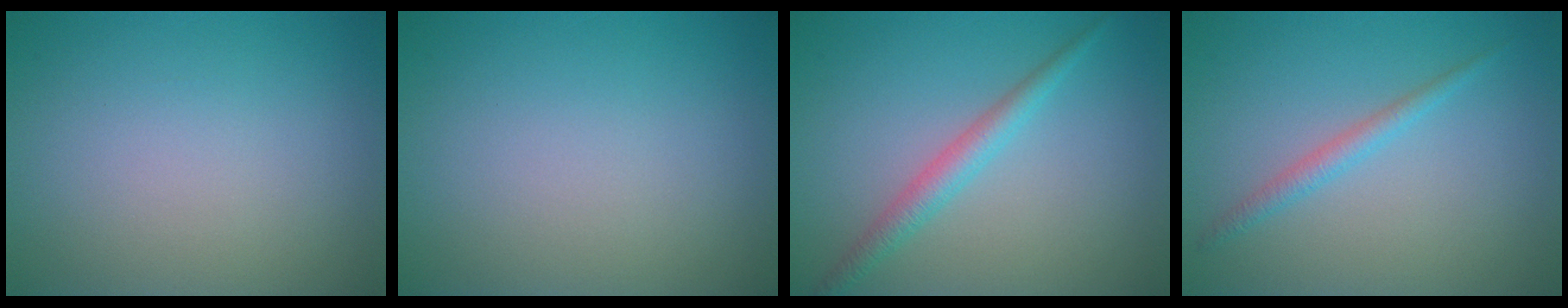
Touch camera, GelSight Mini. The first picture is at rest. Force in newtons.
{"total": 0.0}
{"total": 2.4, "press": 2.3, "slide": 0.2}
{"total": 1.5, "press": 1.5, "slide": 0.1}